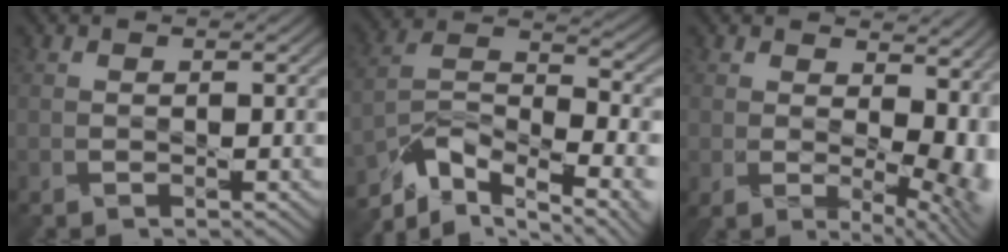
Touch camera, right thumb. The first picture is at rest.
{"total": 11.0, "force": [-7.1, 4.3, 7.2], "torque": [-0.128, -0.003, -0.144]}
{"total": 10.6, "force": [1.3, 6.4, 8.4], "torque": [-0.106, -0.027, 0.053]}